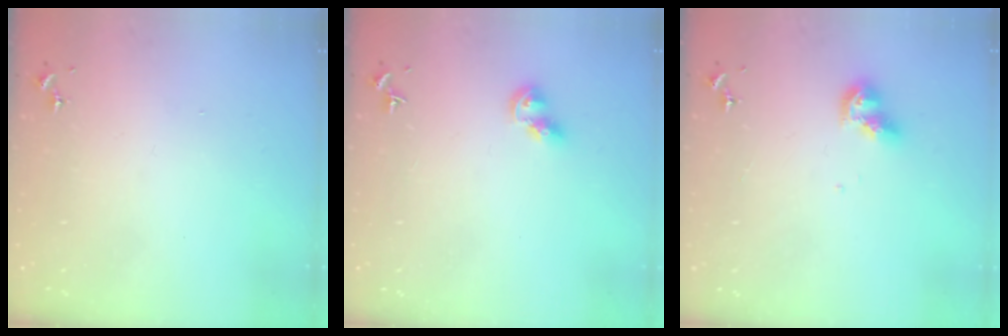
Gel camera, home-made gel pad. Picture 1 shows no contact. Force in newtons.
{"total": 7.8, "press": 7.7, "slide": 0.8}
{"total": 8.5, "press": 8.5, "slide": 0.9}